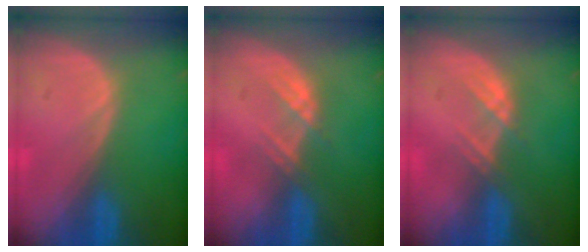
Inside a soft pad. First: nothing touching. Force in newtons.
{"total": 2.6, "press": 2.5, "slide": 0.7}
{"total": 2.6, "press": 2.5, "slide": 0.7}